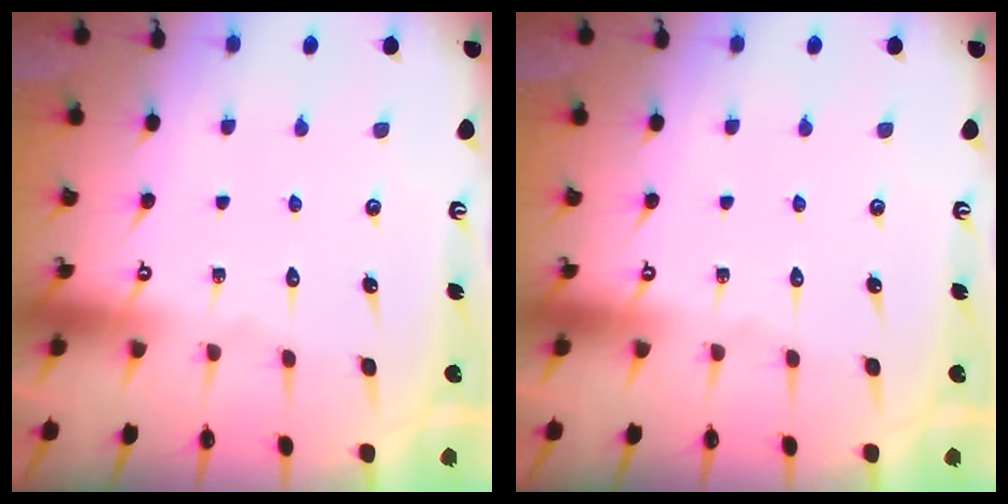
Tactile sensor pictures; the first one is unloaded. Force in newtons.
{"total": 0.0}